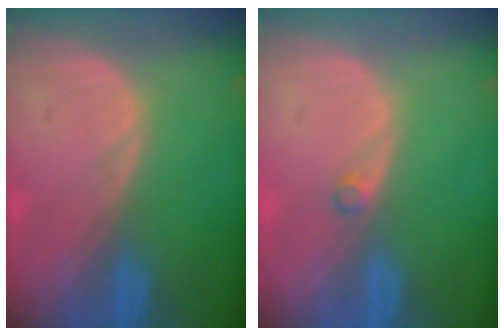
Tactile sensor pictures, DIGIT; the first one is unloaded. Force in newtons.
{"total": 0.9, "press": 0.9, "slide": 0.2}